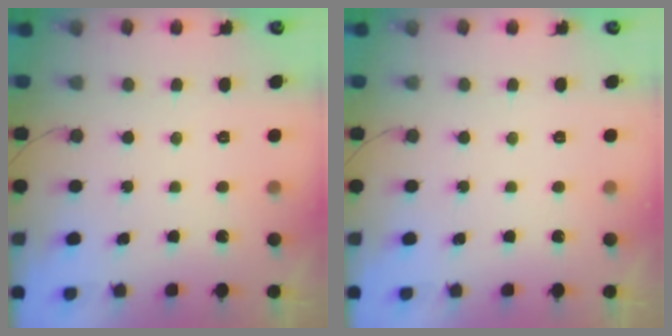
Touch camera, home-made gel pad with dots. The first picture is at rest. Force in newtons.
{"total": 0.0}